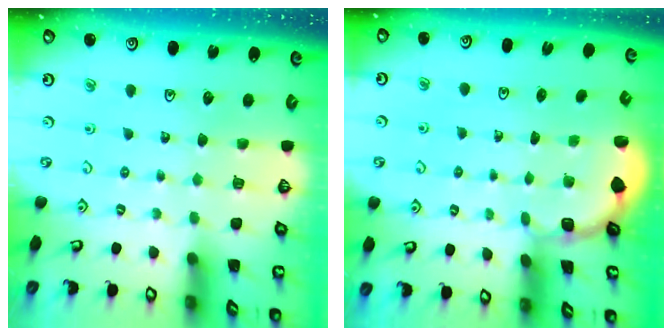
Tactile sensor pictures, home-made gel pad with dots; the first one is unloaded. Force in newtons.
{"total": 1.9, "press": 1.7, "slide": 0.7}